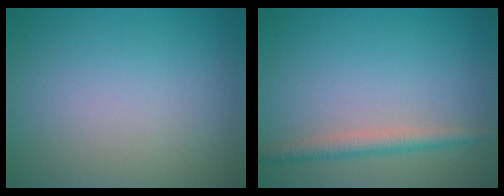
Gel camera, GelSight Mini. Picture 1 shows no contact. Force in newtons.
{"total": 2.2, "press": 2.2, "slide": 0.0}